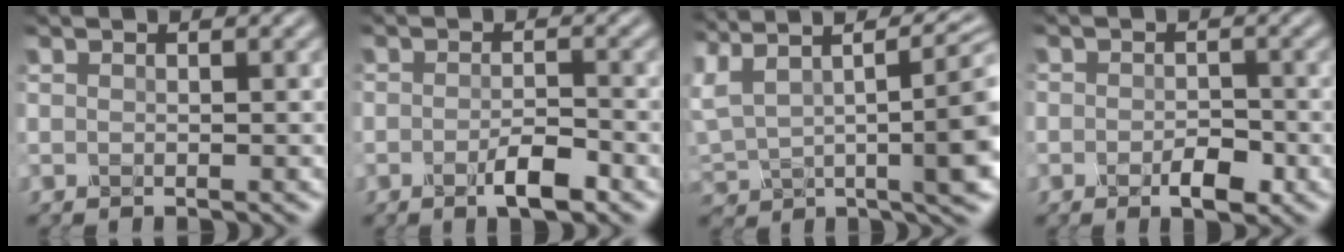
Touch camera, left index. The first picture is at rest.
{"total": 2.8, "force": [-1.5, 1.0, 2.2], "torque": [-0.036, 0.002, -0.028]}
{"total": 13.0, "force": [5.0, 5.0, 10.8], "torque": [-0.211, 0.034, 0.095]}
{"total": 2.8, "force": [-1.2, 1.7, 1.8], "torque": [-0.024, -0.001, -0.023]}